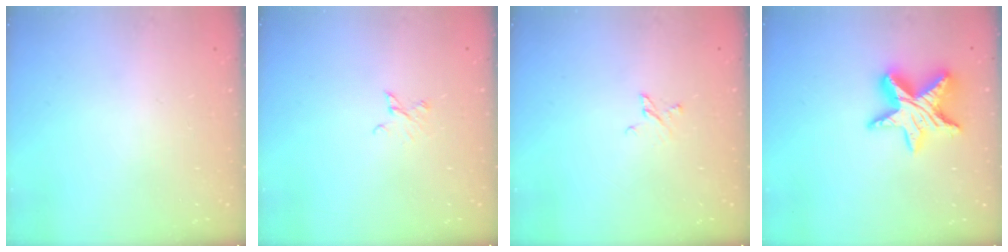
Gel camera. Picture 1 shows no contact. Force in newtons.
{"total": 2.1, "press": 2.1, "slide": 0.3}
{"total": 2.7, "press": 2.7, "slide": 0.4}
{"total": 14.8, "press": 14.8, "slide": 0.8}